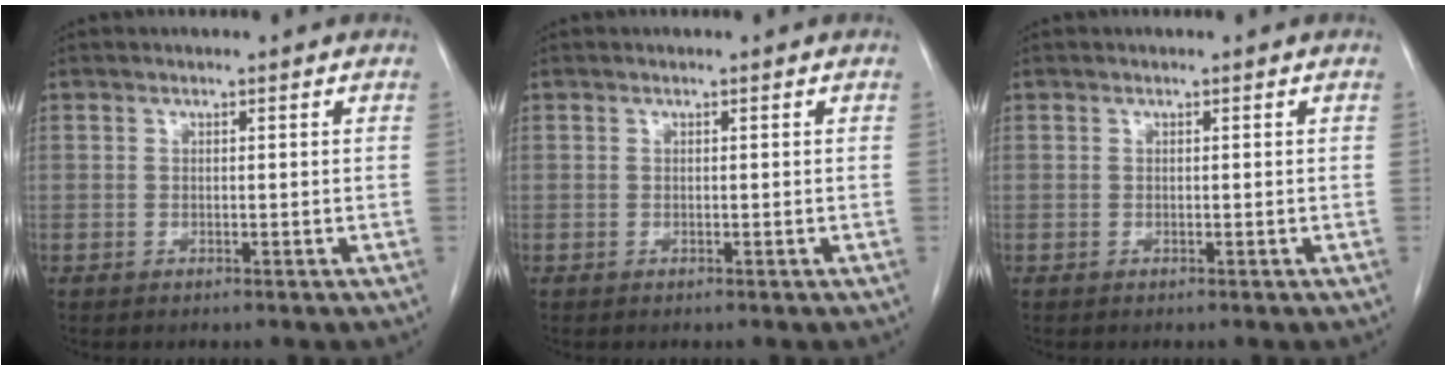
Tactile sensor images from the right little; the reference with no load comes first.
{"total": 0.0}
{"total": 0.0}